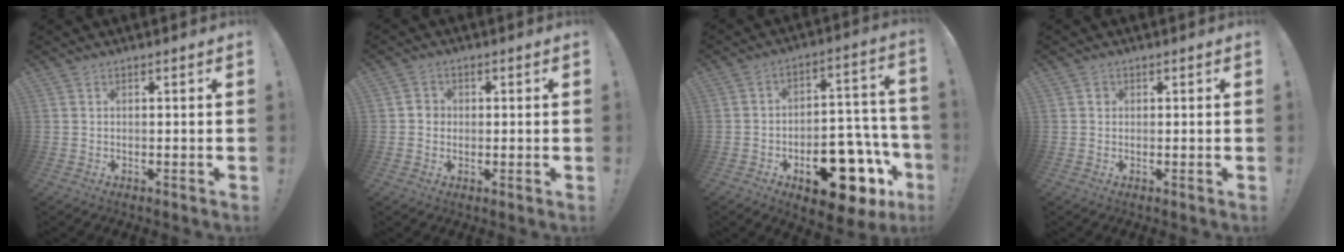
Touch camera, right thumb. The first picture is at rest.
{"total": 2.9, "force": [-0.4, 2.6, 1.3], "torque": [-0.011, 0.006, -0.010]}
{"total": 18.4, "force": [-9.3, 9.7, 12.7], "torque": [-0.138, 0.073, -0.134]}
{"total": 1.2, "force": [0.1, 1.2, 0.4], "torque": [0.001, 0.000, 0.000]}